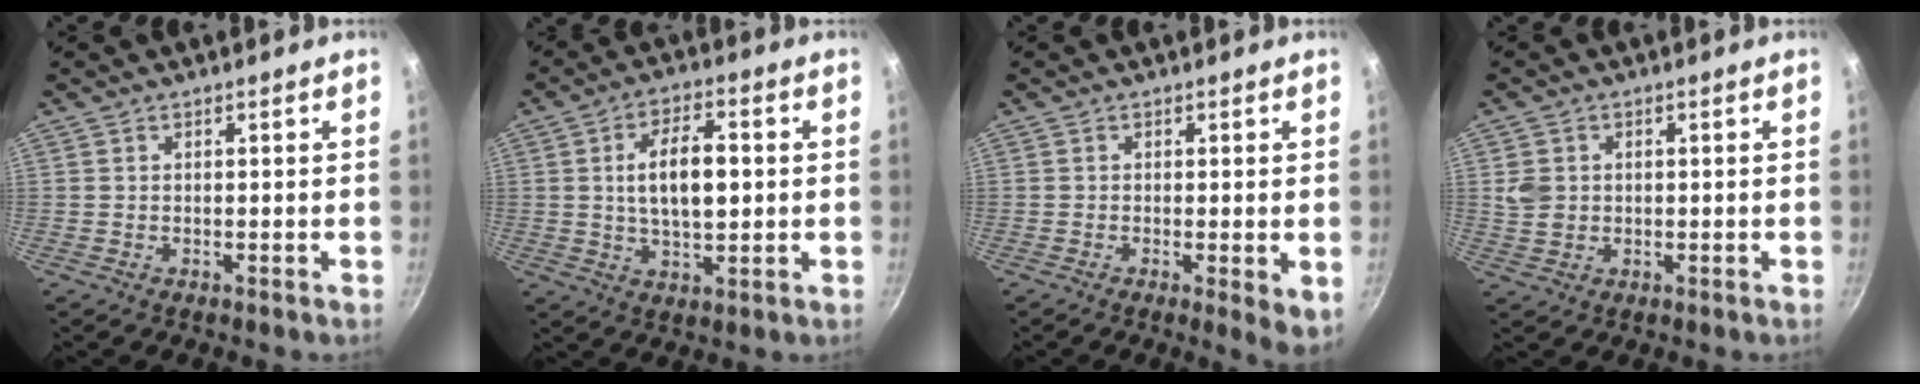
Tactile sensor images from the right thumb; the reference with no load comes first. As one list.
[{"total": 10.6, "force": [1.1, 5.2, 9.2], "torque": [-0.144, 0.005, 0.019]}, {"total": 4.2, "force": [-0.9, 0.8, 4.0], "torque": [-0.064, -0.015, -0.016]}, {"total": 4.0, "force": [0.4, 3.4, 2.1], "torque": [-0.029, 0.001, 0.013]}]